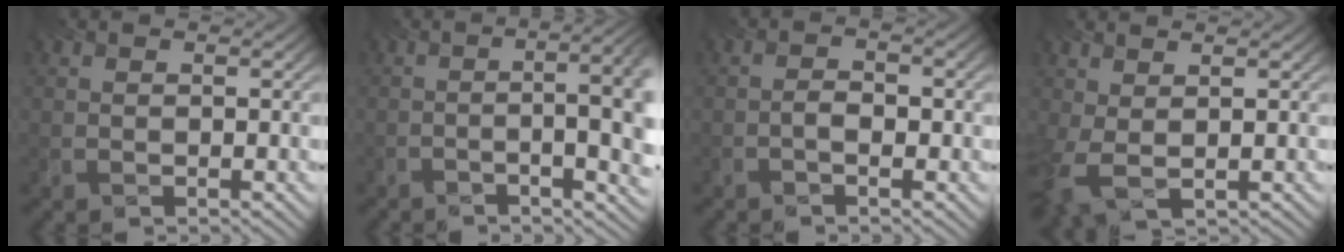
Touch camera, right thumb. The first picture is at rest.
{"total": 10.8, "force": [-1.3, 3.5, 10.1], "torque": [-0.107, 0.011, -0.035]}
{"total": 2.3, "force": [-2.0, 0.6, 1.0], "torque": [-0.016, -0.004, -0.039]}
{"total": 3.9, "force": [0.5, 2.1, 3.3], "torque": [-0.102, -0.004, 0.011]}